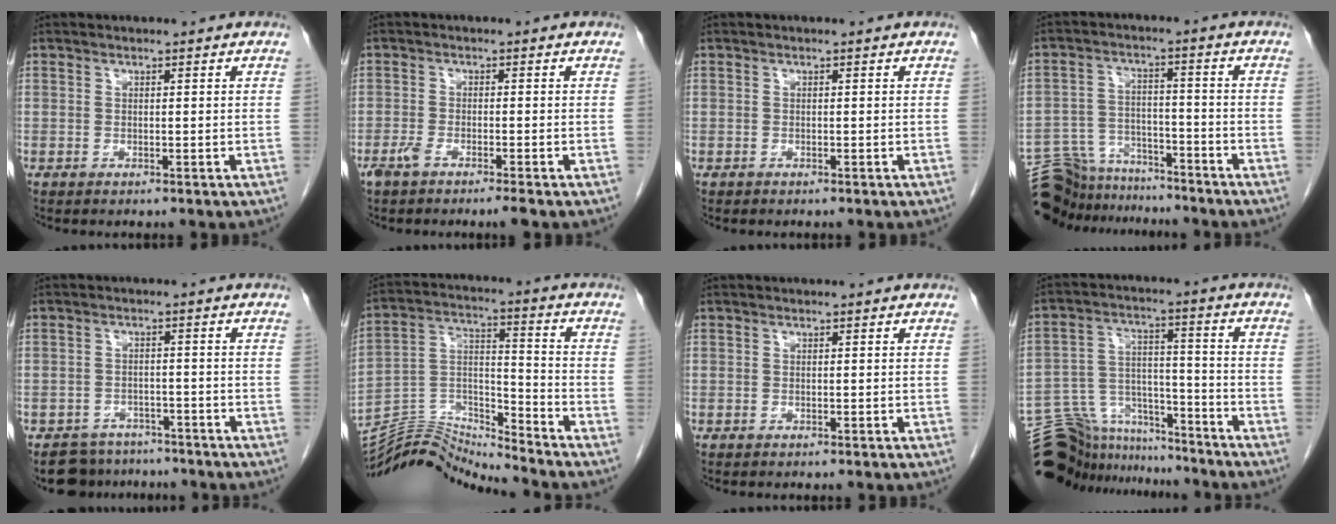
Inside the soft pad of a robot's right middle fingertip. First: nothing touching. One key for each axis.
{"total": 3.1, "fx": -2.2, "fy": 0.0, "fz": 2.1, "tx": -0.040, "ty": -0.005, "tz": -0.046}
{"total": 0.0}
{"total": 13.7, "fx": -12.5, "fy": 4.9, "fz": 2.7, "tx": -0.058, "ty": 0.021, "tz": -0.198}
{"total": 5.3, "fx": -4.5, "fy": 2.6, "fz": -0.6, "tx": 0.017, "ty": 0.013, "tz": -0.069}
{"total": 12.2, "fx": -12.1, "fy": -1.7, "fz": -0.5, "tx": 0.009, "ty": 0.053, "tz": -0.224}
{"total": 0.0}
{"total": 15.0, "fx": -14.3, "fy": 4.4, "fz": 1.3, "tx": -0.032, "ty": 0.053, "tz": -0.230}